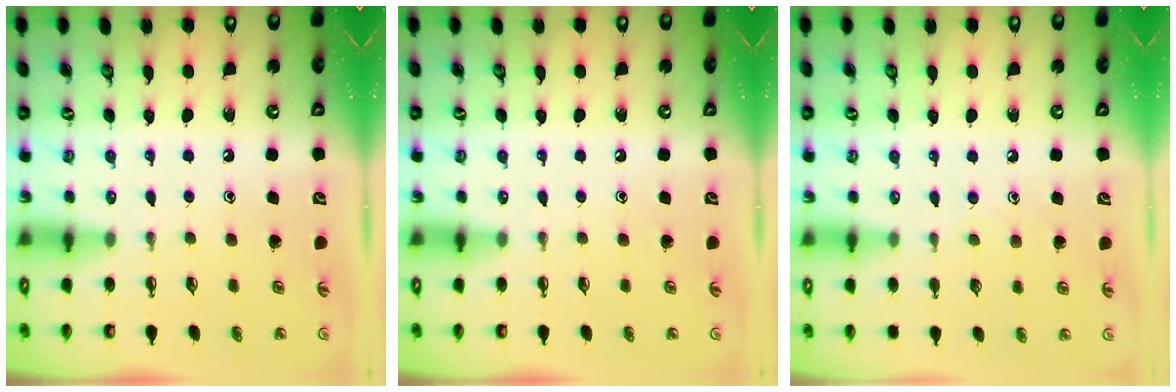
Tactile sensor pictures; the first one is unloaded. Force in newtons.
{"total": 0.0}
{"total": 5.0, "press": 4.9, "slide": 0.6}